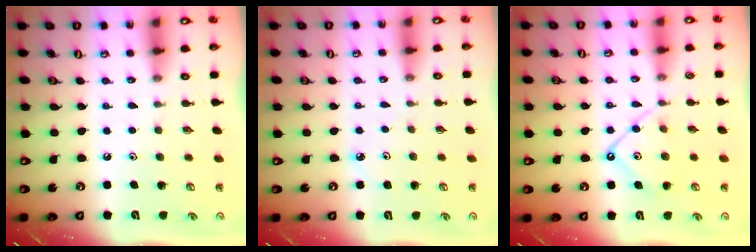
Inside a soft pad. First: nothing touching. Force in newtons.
{"total": 1.8, "press": 1.8, "slide": 0.2}
{"total": 10.3, "press": 10.3, "slide": 1.0}